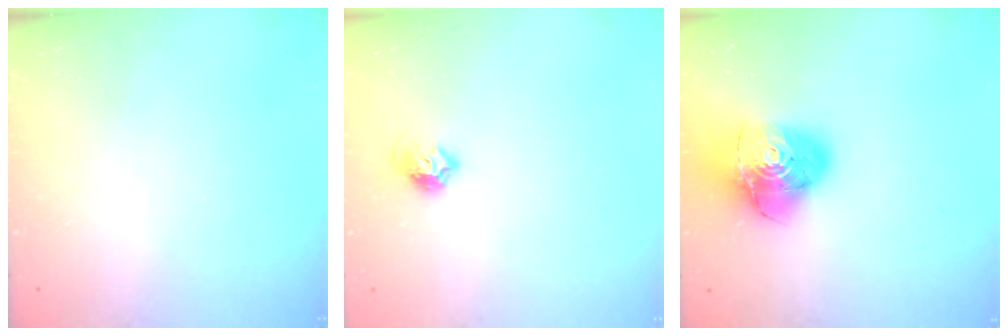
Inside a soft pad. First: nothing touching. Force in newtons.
{"total": 7.0, "press": 6.9, "slide": 0.8}
{"total": 17.5, "press": 17.3, "slide": 2.1}